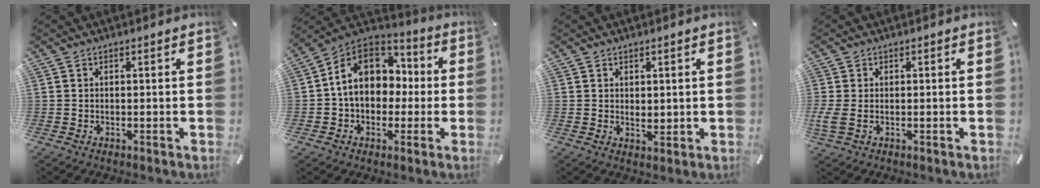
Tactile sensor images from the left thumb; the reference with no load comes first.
{"total": 13.6, "force": [1.3, 11.1, 7.7], "torque": [-0.148, 0.005, 0.027]}
{"total": 1.6, "force": [1.0, 1.1, 0.5], "torque": [-0.004, 0.001, 0.017]}
{"total": 3.0, "force": [-0.3, 1.9, 2.3], "torque": [-0.054, 0.001, -0.007]}